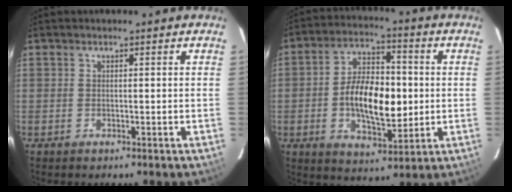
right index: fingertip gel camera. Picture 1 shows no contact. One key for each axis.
{"total": 13.9, "fx": -1.2, "fy": 6.8, "fz": 12.1, "tx": -0.218, "ty": 0.013, "tz": -0.015}